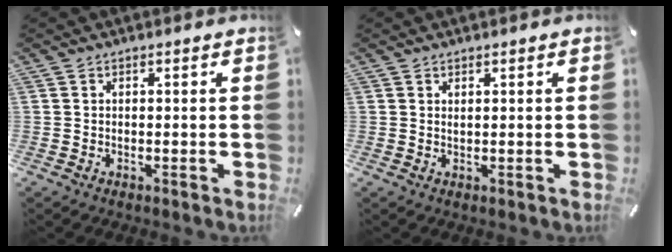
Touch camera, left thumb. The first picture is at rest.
{"total": 0.7, "force": [0.4, 0.1, 0.5], "torque": [-0.011, -0.001, 0.007]}